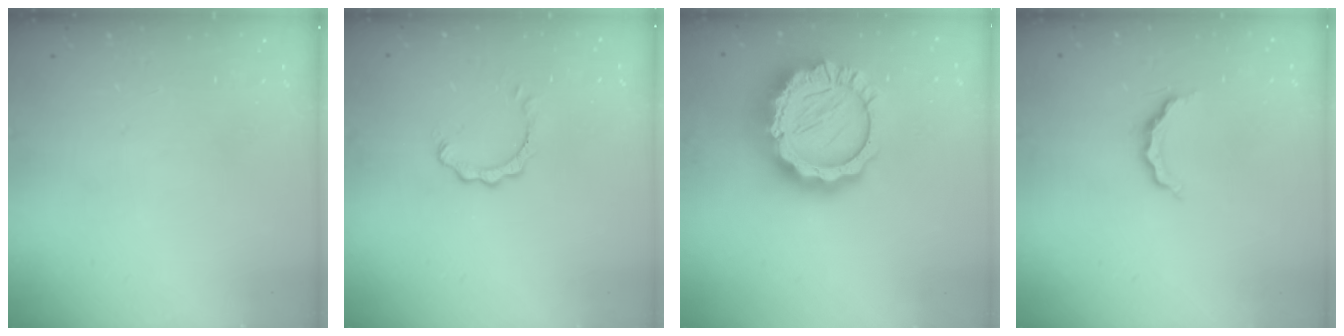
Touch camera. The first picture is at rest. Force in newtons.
{"total": 1.0, "press": 1.0, "slide": 0.2}
{"total": 20.5, "press": 20.4, "slide": 1.9}
{"total": 5.4, "press": 5.3, "slide": 0.7}